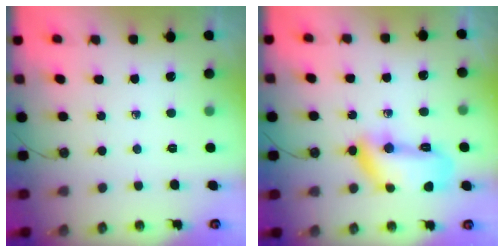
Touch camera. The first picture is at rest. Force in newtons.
{"total": 15.0, "press": 14.9, "slide": 1.7}